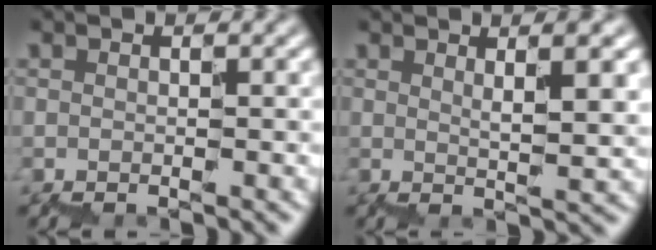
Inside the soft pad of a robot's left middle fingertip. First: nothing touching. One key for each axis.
{"total": 3.5, "fx": 1.7, "fy": 0.7, "fz": 3.0, "tx": -0.041, "ty": 0.007, "tz": 0.030}